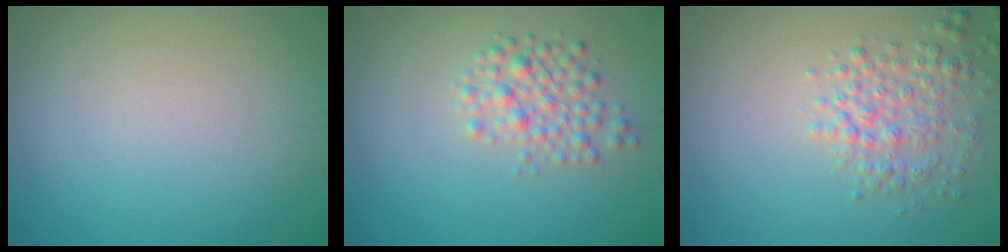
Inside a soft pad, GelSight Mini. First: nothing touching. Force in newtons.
{"total": 2.7, "press": 2.7, "slide": 0.1}
{"total": 3.0, "press": 3.0, "slide": 0.2}